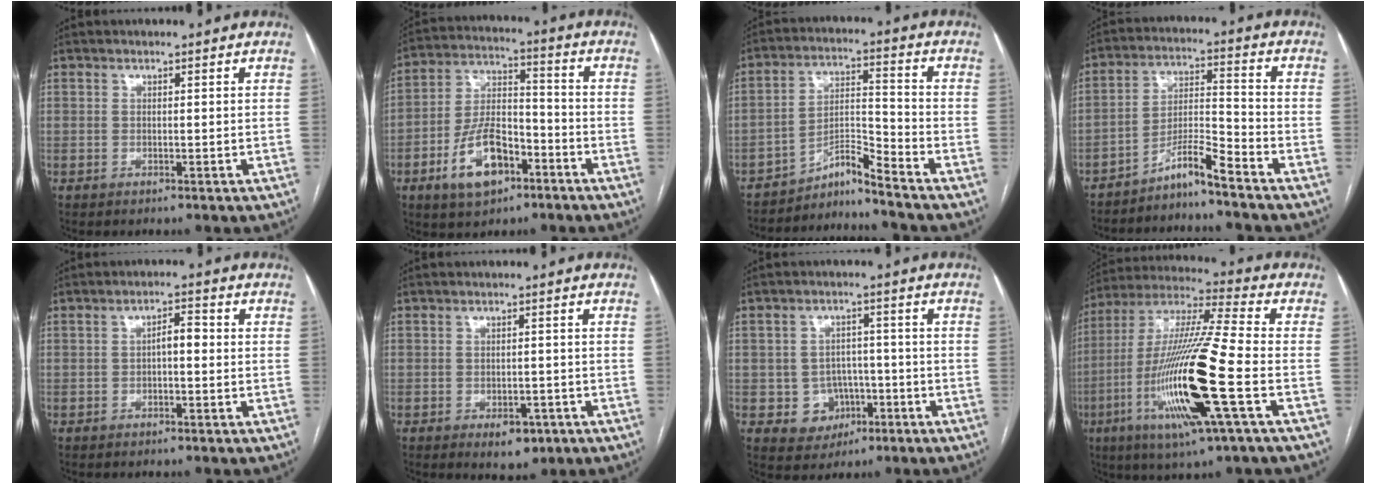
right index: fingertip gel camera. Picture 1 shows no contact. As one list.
[{"total": 11.9, "force": [-5.8, 5.9, 8.6], "torque": [-0.176, 0.012, -0.099]}, {"total": 6.2, "force": [-5.9, -1.5, 1.5], "torque": [-0.030, 0.007, -0.100]}, {"total": 6.5, "force": [-5.5, -0.2, 3.4], "torque": [-0.062, 0.002, -0.101]}, {"total": 2.8, "force": [-0.2, 1.0, 2.6], "torque": [-0.038, 0.012, -0.005]}, {"total": 4.2, "force": [-2.2, 2.3, 2.7], "torque": [-0.028, 0.002, -0.021]}, {"total": 5.8, "force": [-1.9, 5.3, 1.3], "torque": [-0.012, 0.012, -0.018]}, {"total": 20.9, "force": [-6.2, 0.6, 20.0], "torque": [-0.418, -0.026, -0.122]}]